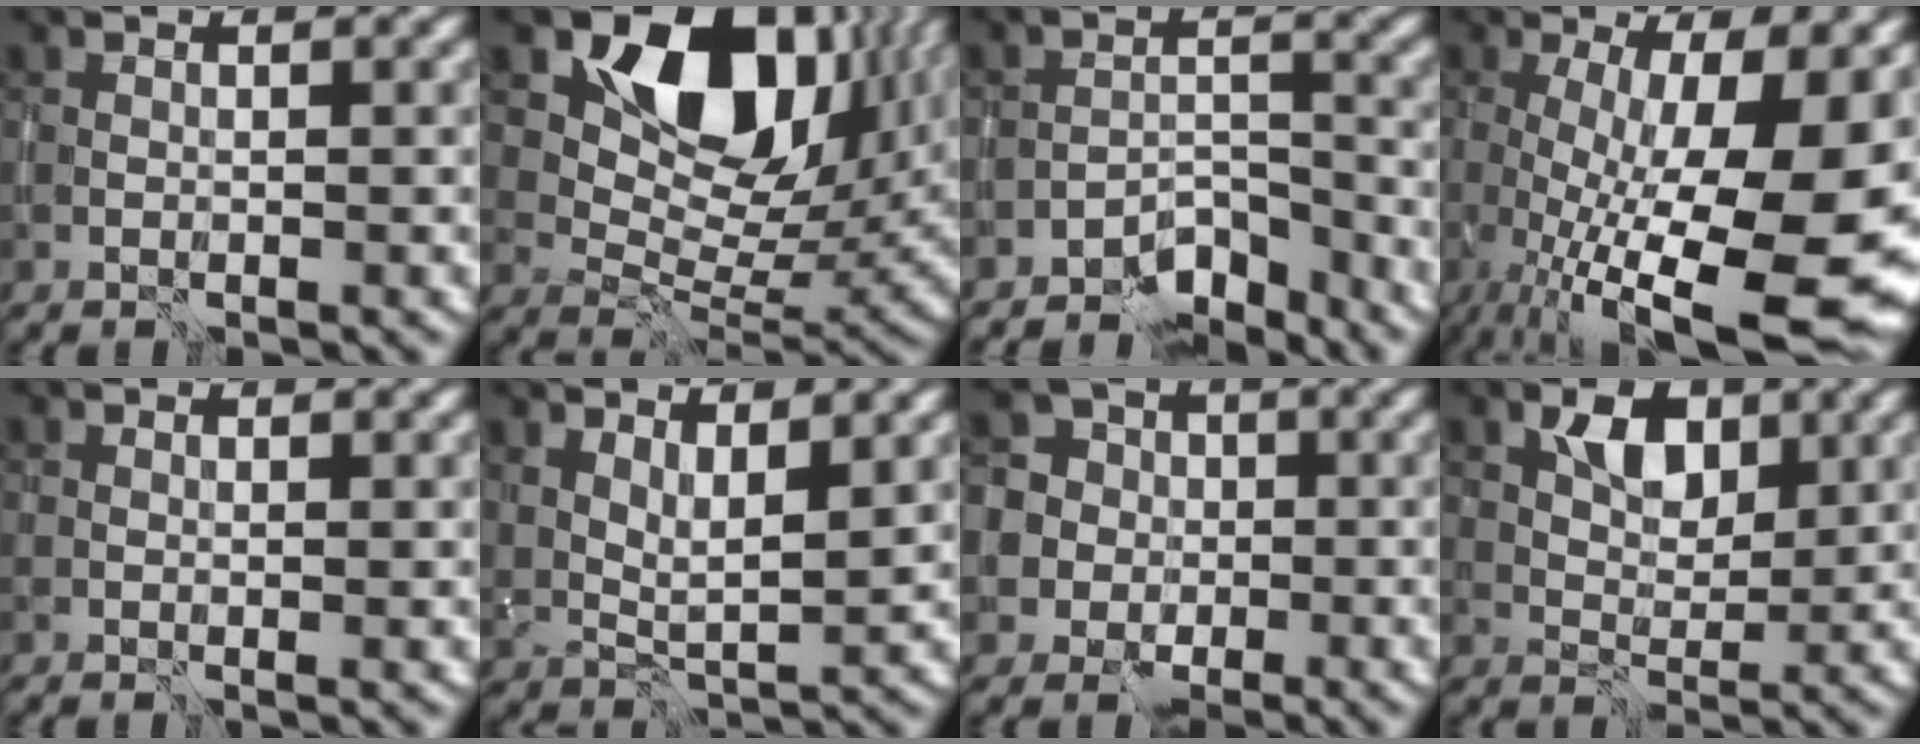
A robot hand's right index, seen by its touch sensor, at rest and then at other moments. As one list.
[{"total": 13.1, "force": [5.5, 8.4, 8.4], "torque": [-0.109, -0.005, 0.104]}, {"total": 4.3, "force": [-4.1, 1.0, 0.8], "torque": [-0.002, 0.007, -0.077]}, {"total": 17.4, "force": [-3.5, 5.9, 15.9], "torque": [-0.216, -0.030, -0.033]}, {"total": 0.6, "force": [0.3, 0.0, 0.5], "torque": [-0.005, -0.001, 0.007]}, {"total": 4.0, "force": [2.5, 1.5, 2.8], "torque": [-0.052, -0.009, 0.050]}, {"total": 7.7, "force": [0.0, 7.5, 1.7], "torque": [-0.043, 0.023, -0.021]}, {"total": 3.7, "force": [1.8, 2.2, 2.3], "torque": [-0.035, 0.001, 0.030]}]